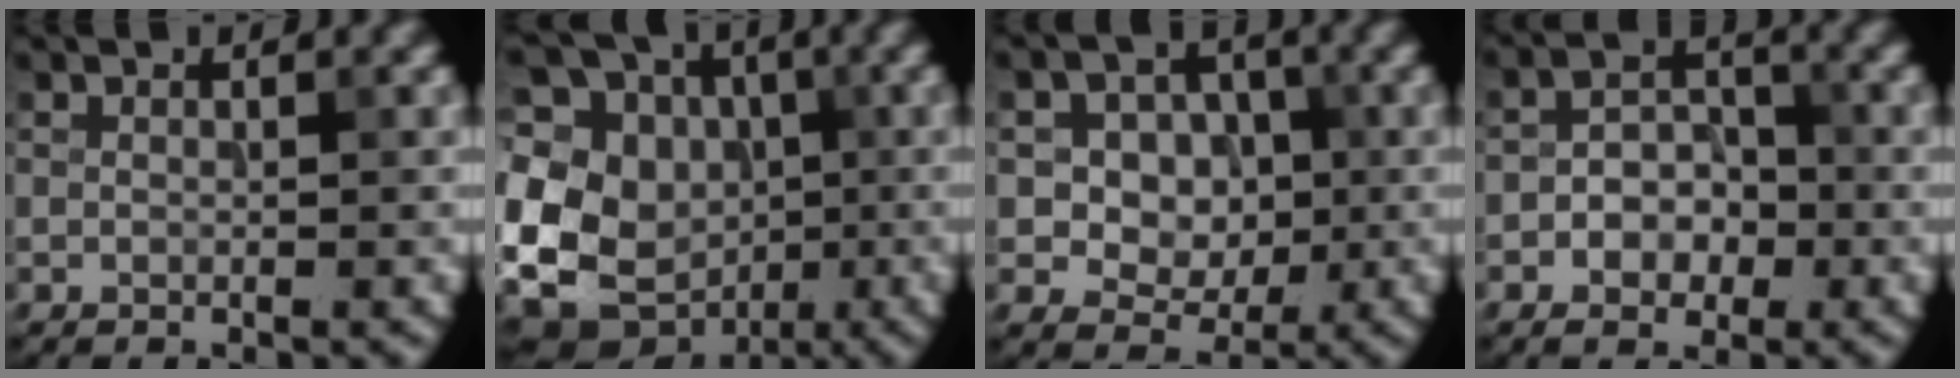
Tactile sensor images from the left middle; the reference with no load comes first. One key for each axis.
{"total": 18.5, "fx": -1.7, "fy": 16.1, "fz": 8.9, "tx": -0.207, "ty": 0.018, "tz": -0.050}
{"total": 7.1, "fx": 0.9, "fy": 6.2, "fz": 3.4, "tx": -0.041, "ty": 0.021, "tz": 0.004}
{"total": 3.6, "fx": -1.5, "fy": 2.5, "fz": 2.2, "tx": -0.030, "ty": 0.004, "tz": -0.028}